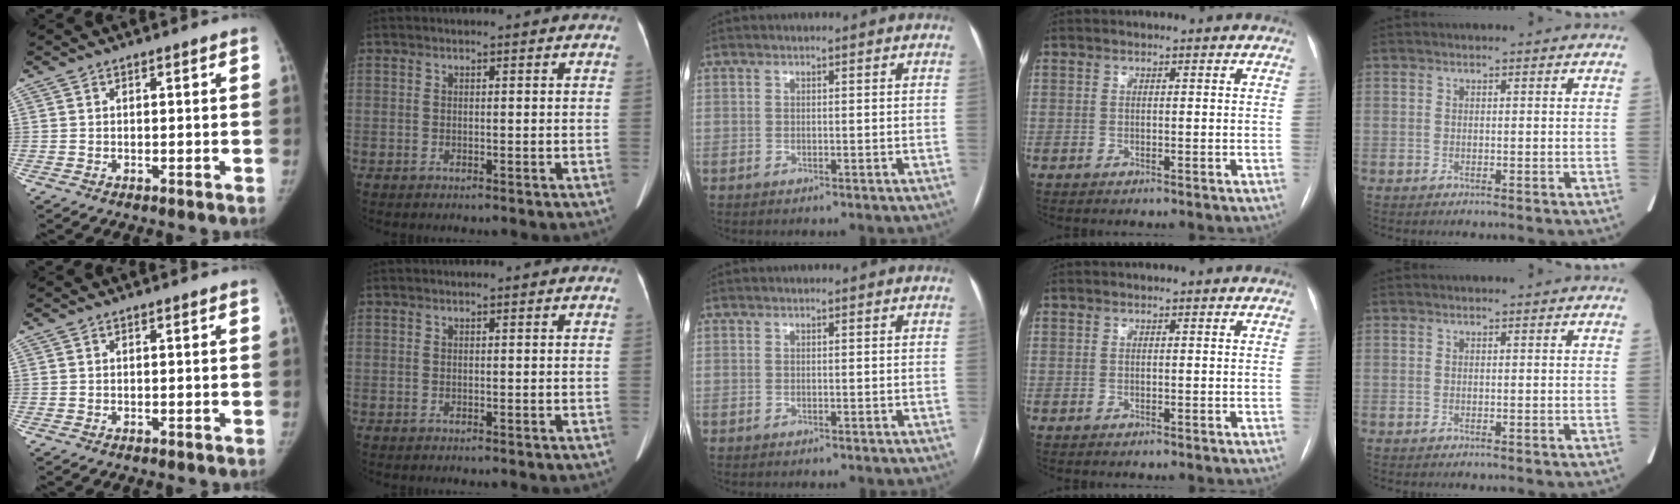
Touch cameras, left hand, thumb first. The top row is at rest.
{}